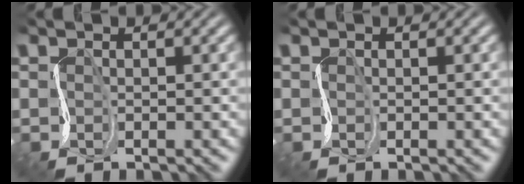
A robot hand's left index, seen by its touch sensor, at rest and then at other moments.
{"total": 0.0}